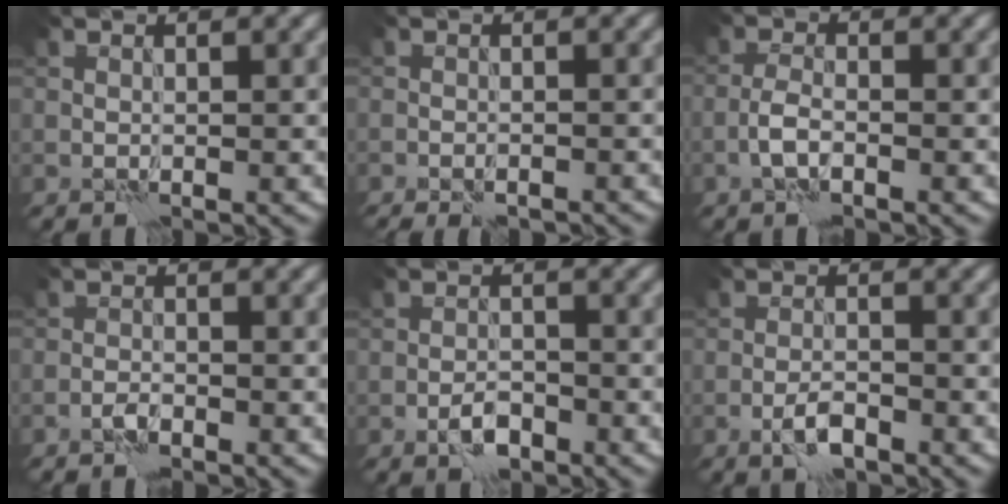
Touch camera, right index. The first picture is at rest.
{"total": 2.3, "force": [-2.0, 0.3, 1.1], "torque": [-0.026, 0.002, -0.029]}
{"total": 2.0, "force": [-0.9, 0.6, 1.6], "torque": [-0.034, 0.006, -0.024]}
{"total": 0.9, "force": [-0.7, 0.2, 0.5], "torque": [-0.011, 0.004, -0.017]}
{"total": 2.2, "force": [-1.3, 0.9, 1.5], "torque": [-0.025, 0.004, -0.028]}
{"total": 2.2, "force": [-1.3, 0.6, 1.6], "torque": [-0.032, 0.003, -0.029]}